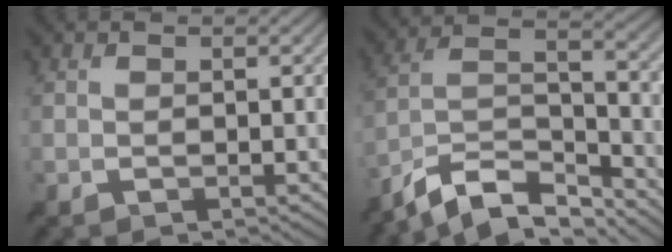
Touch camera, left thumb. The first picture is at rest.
{"total": 10.5, "force": [-8.4, 3.1, 5.5], "torque": [-0.110, 0.006, -0.166]}